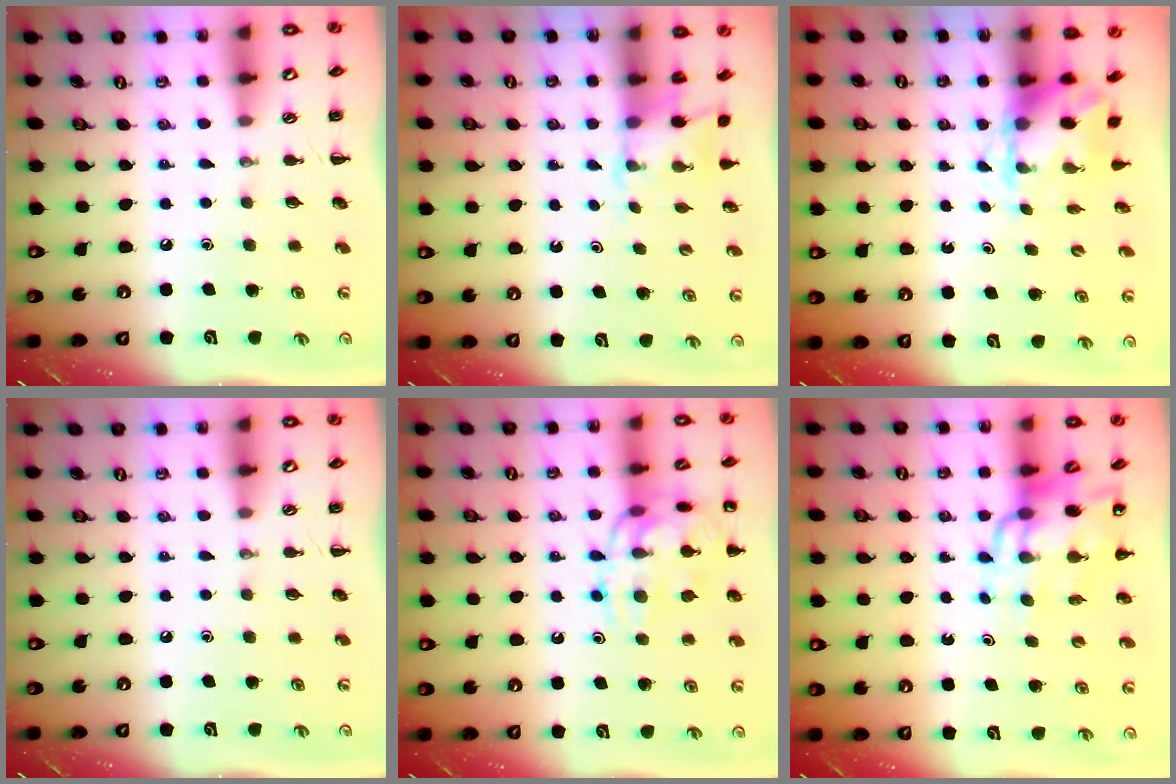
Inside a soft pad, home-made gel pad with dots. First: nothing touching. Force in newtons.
{"total": 2.6, "press": 2.5, "slide": 0.6}
{"total": 4.2, "press": 4.2, "slide": 0.5}
{"total": 0.0}
{"total": 15.1, "press": 15.0, "slide": 1.6}
{"total": 14.0, "press": 13.4, "slide": 3.8}